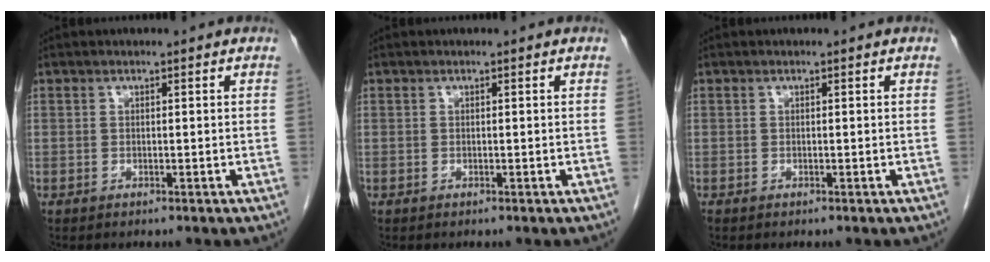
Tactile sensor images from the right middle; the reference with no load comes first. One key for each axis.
{"total": 0.0}
{"total": 0.0}